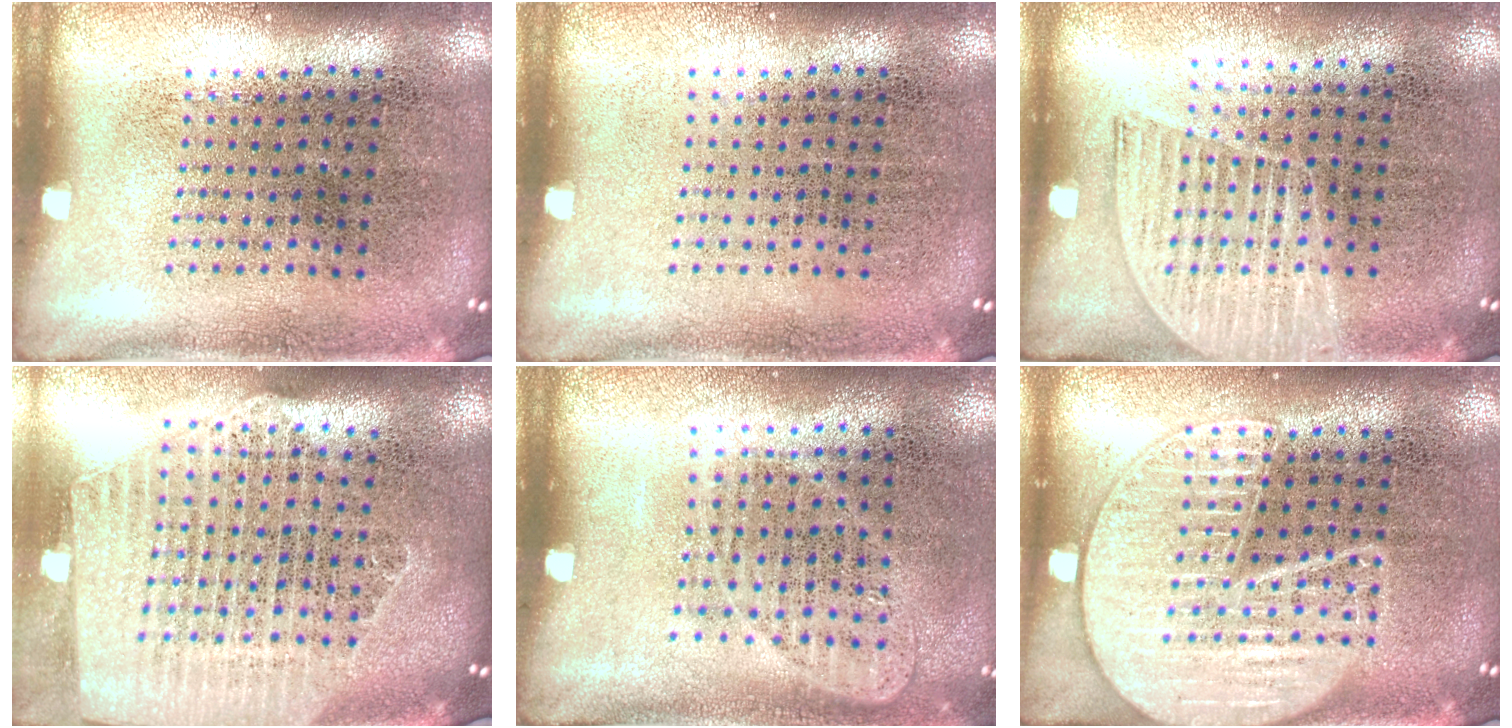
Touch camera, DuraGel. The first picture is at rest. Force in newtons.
{"total": 0.0}
{"total": 1.4, "press": 1.2, "slide": 0.6}
{"total": 2.4, "press": 2.2, "slide": 1.2}
{"total": 0.9, "press": 0.8, "slide": 0.4}
{"total": 2.3, "press": 2.3, "slide": 0.3}